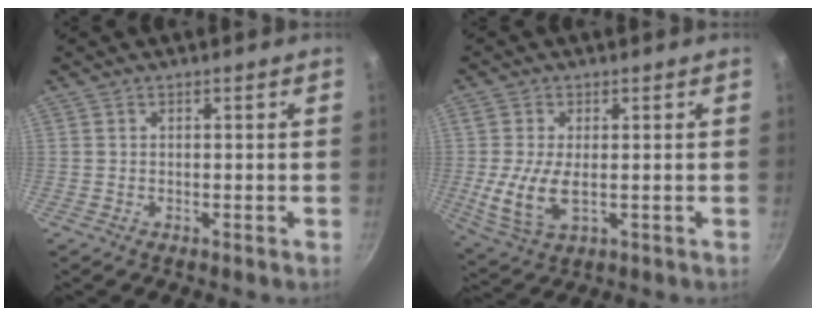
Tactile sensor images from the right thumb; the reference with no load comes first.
{"total": 8.3, "force": [-0.5, 4.2, 7.2], "torque": [-0.153, -0.015, -0.007]}